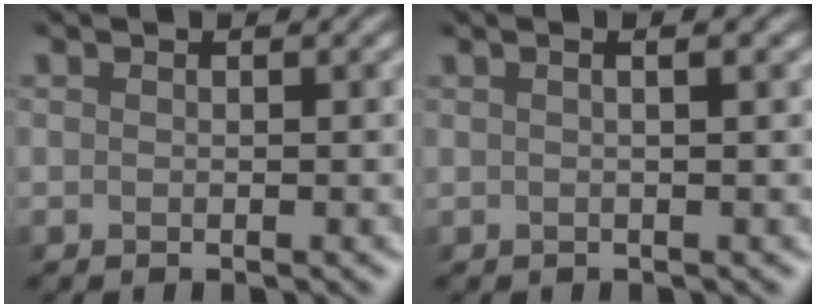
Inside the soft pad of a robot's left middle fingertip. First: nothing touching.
{"total": 2.8, "force": [1.2, 1.2, 2.2], "torque": [-0.011, 0.014, -0.009]}